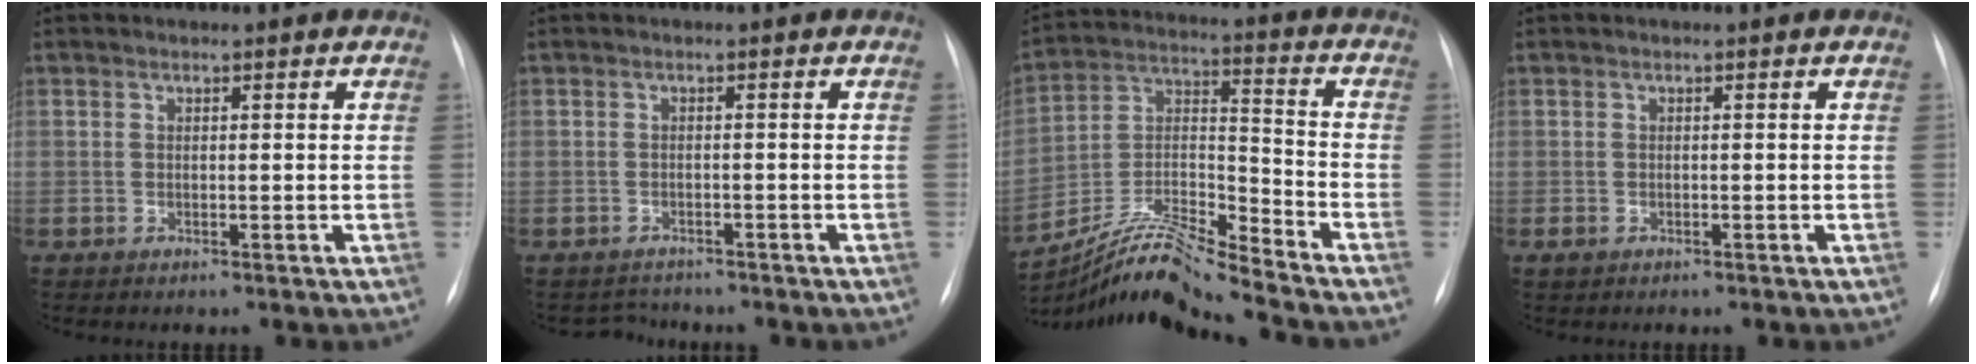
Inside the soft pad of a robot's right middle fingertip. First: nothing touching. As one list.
[{"total": 2.1, "force": [-1.9, 0.7, -0.7], "torque": [0.010, -0.006, -0.029]}, {"total": 12.9, "force": [-12.2, -1.3, 4.0], "torque": [-0.080, 0.019, -0.227]}, {"total": 0.9, "force": [-0.4, 0.7, 0.4], "torque": [-0.005, 0.002, -0.001]}]